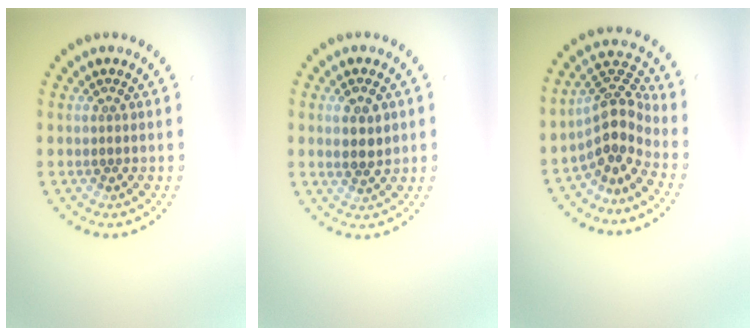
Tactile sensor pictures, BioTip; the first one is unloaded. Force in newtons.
{"total": 1.9, "press": 1.8, "slide": 0.2}
{"total": 4.1, "press": 3.0, "slide": 2.8}